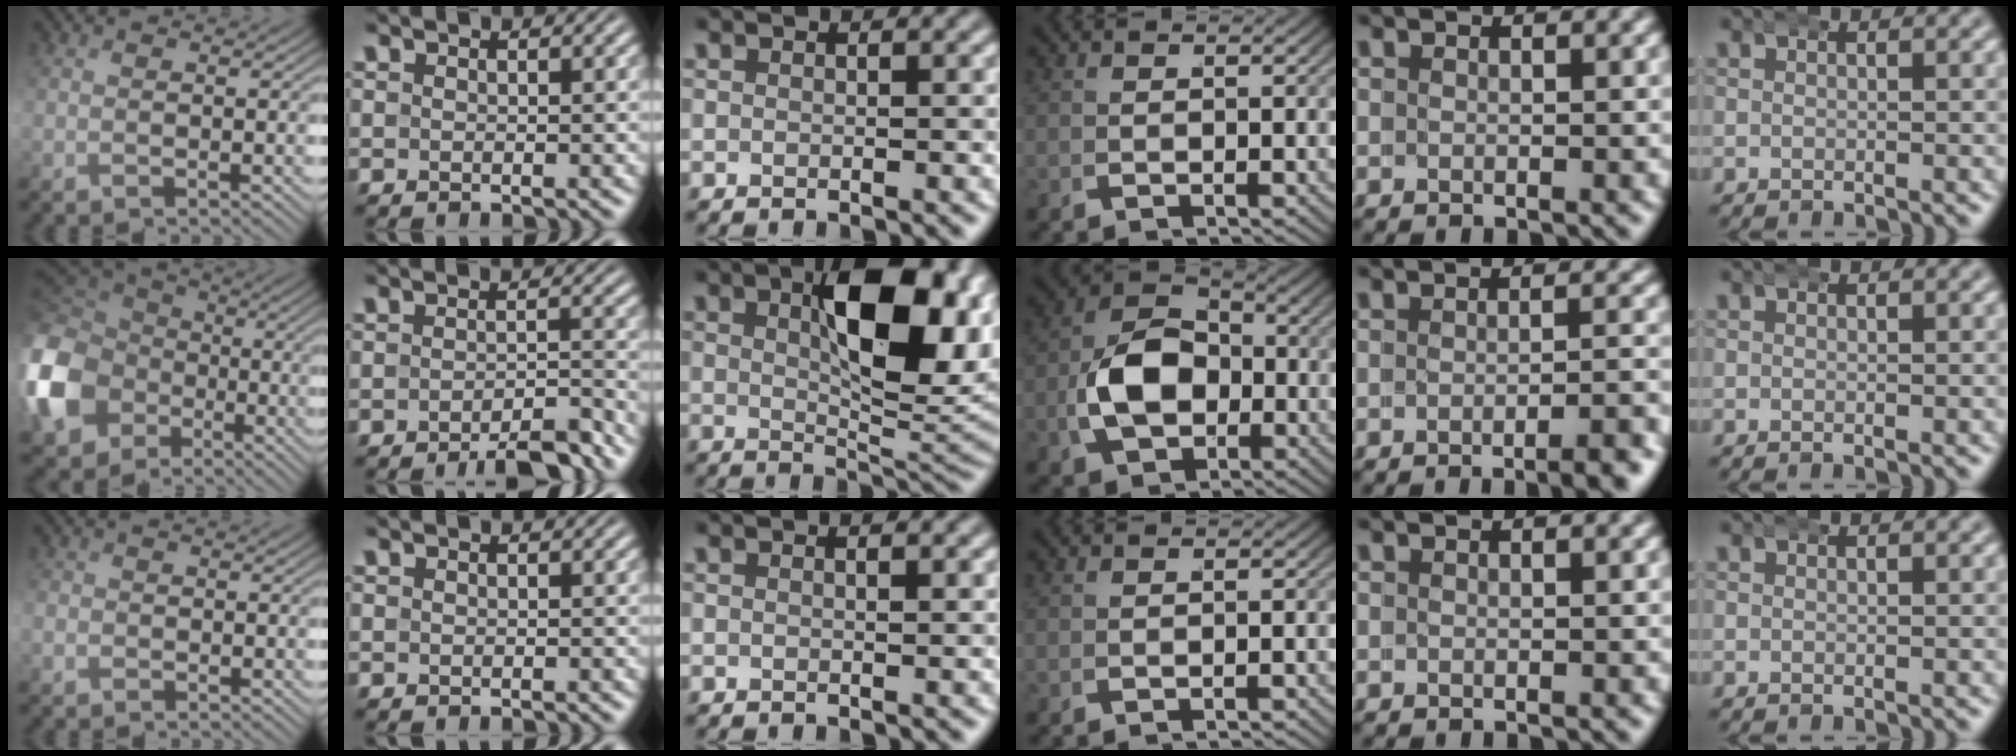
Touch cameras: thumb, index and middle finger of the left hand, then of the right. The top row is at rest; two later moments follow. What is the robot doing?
{"motion": "wrap", "object": "bandana"}